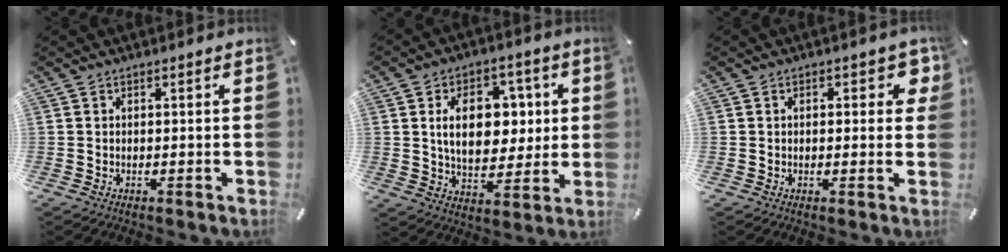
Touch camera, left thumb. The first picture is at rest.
{"total": 14.3, "force": [2.7, 9.9, 9.9], "torque": [-0.162, 0.000, 0.045]}
{"total": 3.6, "force": [1.2, 2.1, 2.6], "torque": [-0.024, -0.002, 0.011]}